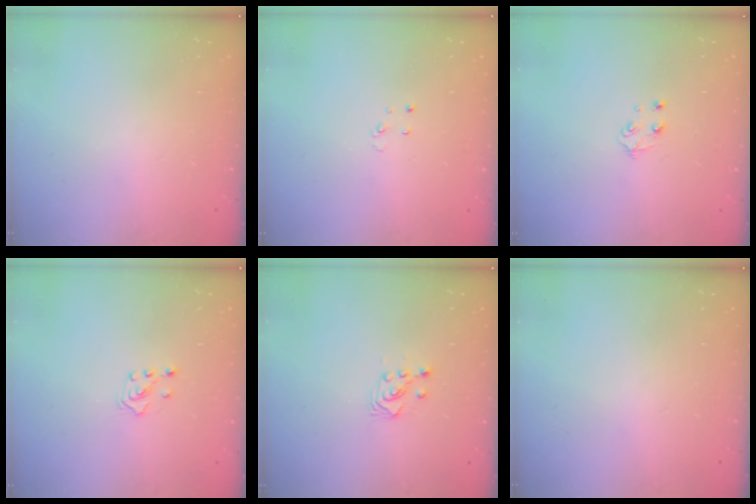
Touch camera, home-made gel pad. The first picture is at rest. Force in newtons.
{"total": 2.5, "press": 2.5, "slide": 0.2}
{"total": 4.5, "press": 4.5, "slide": 0.4}
{"total": 2.4, "press": 2.2, "slide": 0.8}
{"total": 2.6, "press": 2.6, "slide": 0.3}
{"total": 0.0}